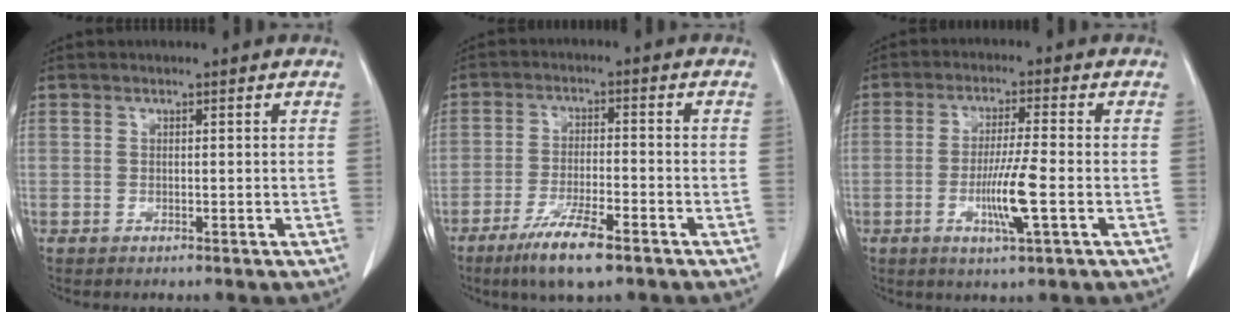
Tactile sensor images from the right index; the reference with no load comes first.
{"total": 8.4, "force": [-5.6, 1.1, 6.3], "torque": [-0.120, -0.016, -0.095]}
{"total": 7.2, "force": [-2.1, -0.3, 6.9], "torque": [-0.128, -0.012, -0.039]}